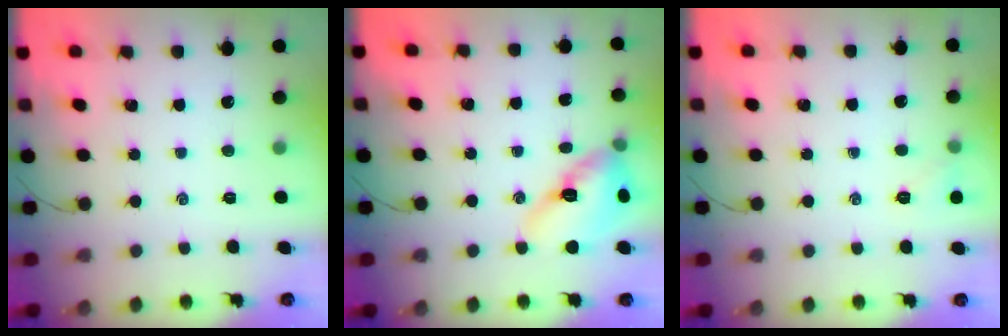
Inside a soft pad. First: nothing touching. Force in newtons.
{"total": 14.6, "press": 14.4, "slide": 2.5}
{"total": 5.0, "press": 4.7, "slide": 1.5}